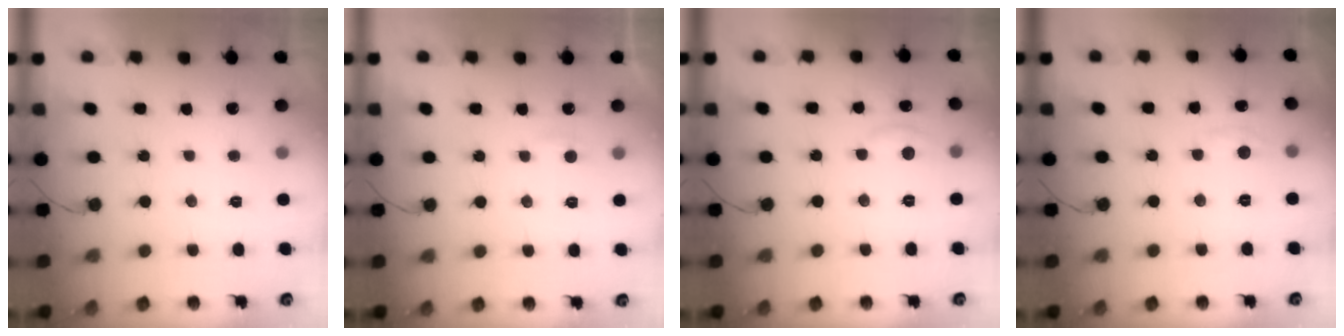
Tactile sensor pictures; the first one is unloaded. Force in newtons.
{"total": 2.2, "press": 2.2, "slide": 0.2}
{"total": 6.4, "press": 6.4, "slide": 0.6}
{"total": 3.5, "press": 3.5, "slide": 0.5}